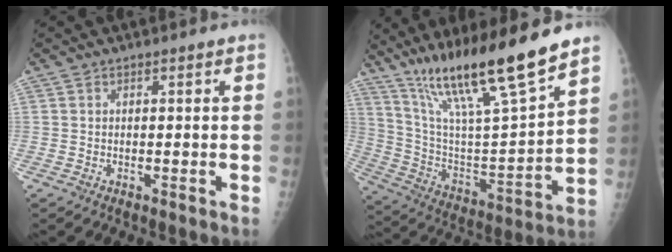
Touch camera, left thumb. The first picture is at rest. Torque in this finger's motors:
{"motor_torque": [1.74, 1.70, 1.40, -1.37, 0.14]}